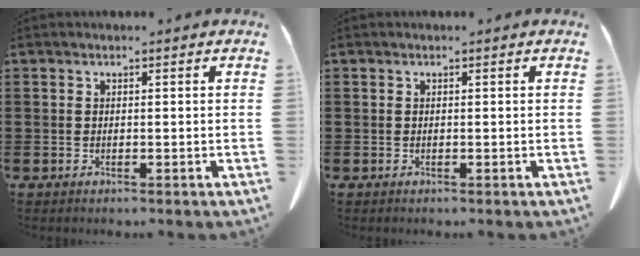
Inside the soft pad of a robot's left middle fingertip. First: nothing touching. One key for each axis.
{"total": 0.0}